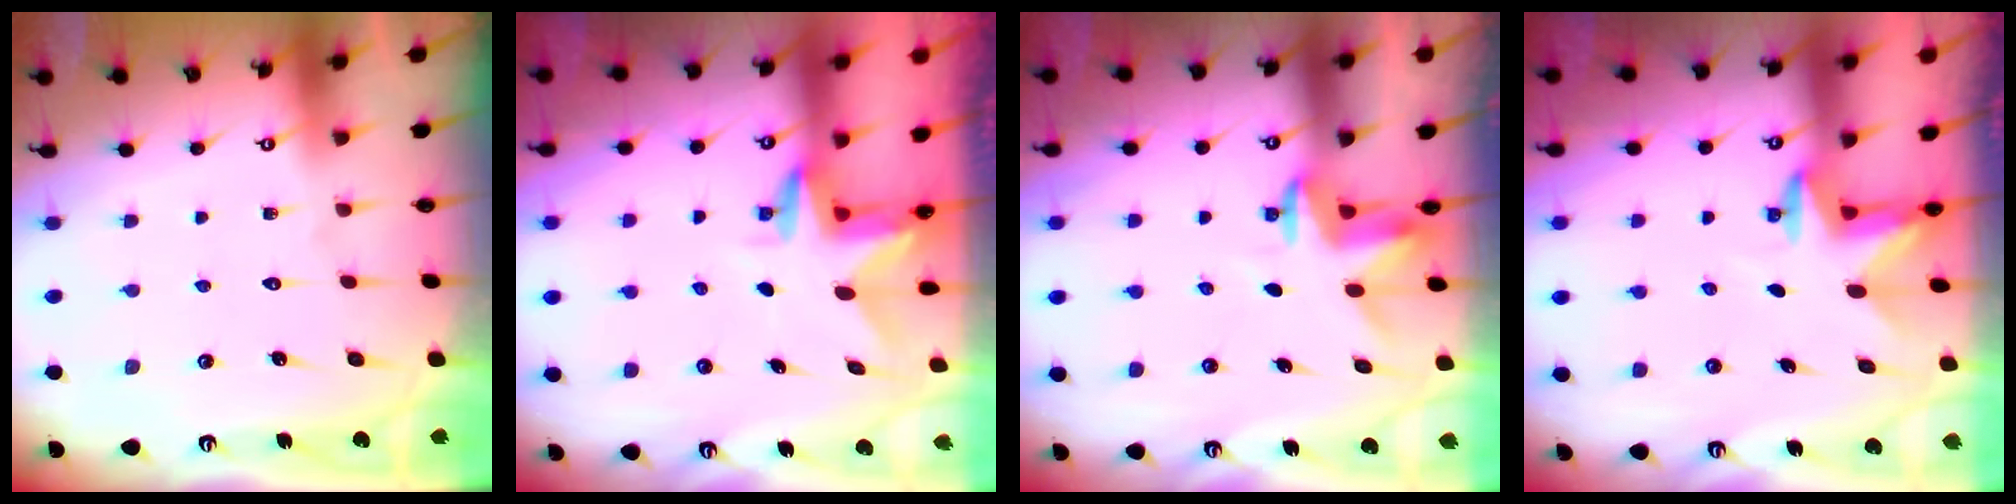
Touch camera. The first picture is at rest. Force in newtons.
{"total": 2.8, "press": 2.8, "slide": 0.2}
{"total": 3.1, "press": 3.1, "slide": 0.2}
{"total": 2.9, "press": 2.8, "slide": 0.7}